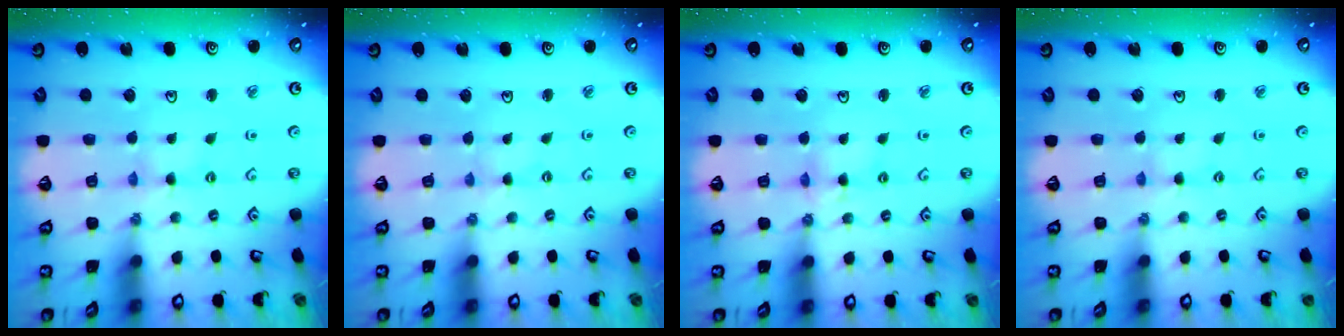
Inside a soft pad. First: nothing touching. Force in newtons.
{"total": 0.0}
{"total": 3.5, "press": 3.5, "slide": 0.3}
{"total": 0.7, "press": 0.7, "slide": 0.1}